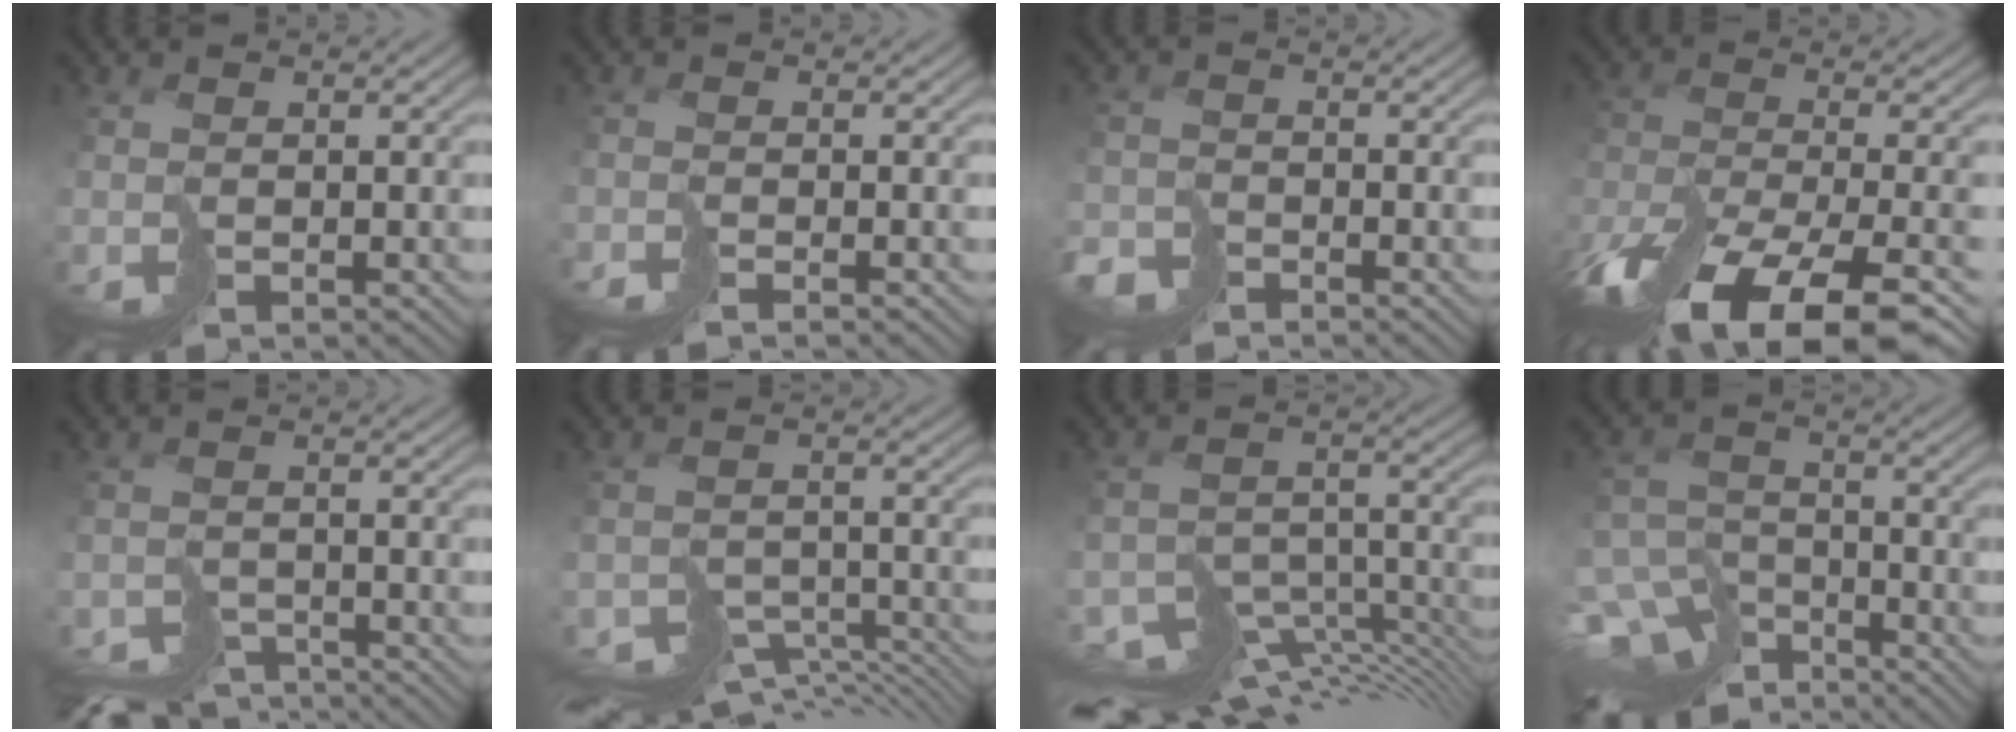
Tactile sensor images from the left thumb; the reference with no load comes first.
{"total": 1.8, "force": [-1.6, -0.8, 0.0], "torque": [0.007, 0.001, -0.036]}
{"total": 3.4, "force": [-3.1, 1.1, 0.9], "torque": [-0.010, 0.000, -0.070]}
{"total": 15.9, "force": [-10.7, 5.0, 10.6], "torque": [-0.223, -0.050, -0.158]}
{"total": 5.5, "force": [-5.1, 1.7, 1.2], "torque": [-0.009, -0.013, -0.082]}
{"total": 9.4, "force": [-8.3, 2.8, 3.4], "torque": [-0.052, -0.013, -0.113]}
{"total": 13.0, "force": [-11.1, 3.1, 6.0], "torque": [-0.088, 0.000, -0.164]}
{"total": 12.3, "force": [-9.6, 6.5, 3.9], "torque": [-0.112, -0.033, -0.128]}